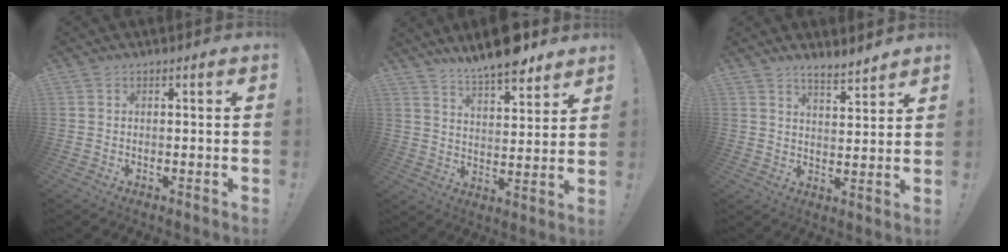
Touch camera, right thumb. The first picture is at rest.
{"total": 10.5, "force": [9.0, 2.3, 4.8], "torque": [-0.074, -0.066, 0.159]}
{"total": 5.4, "force": [4.9, 0.9, 2.1], "torque": [-0.033, -0.034, 0.087]}